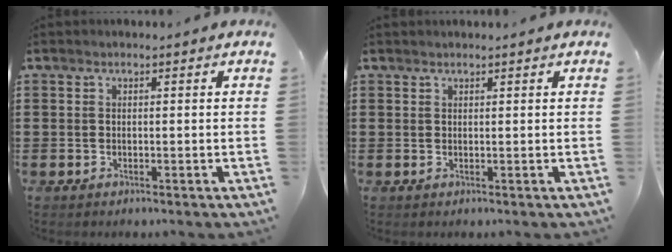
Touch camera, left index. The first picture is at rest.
{"total": 0.5, "force": [0.5, -0.1, 0.2], "torque": [-0.004, -0.001, 0.010]}